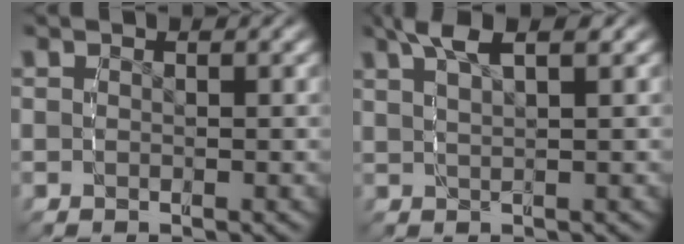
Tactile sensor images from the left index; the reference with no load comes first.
{"total": 3.4, "force": [2.5, 0.0, 2.3], "torque": [-0.036, 0.016, 0.044]}